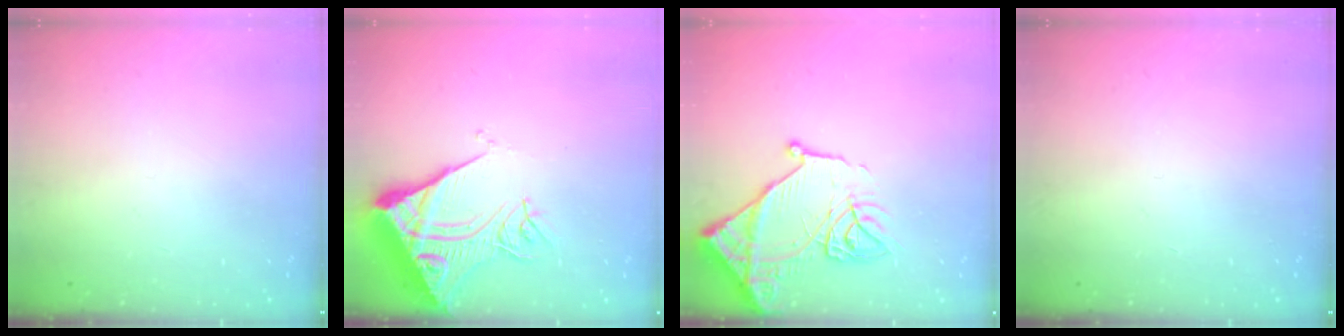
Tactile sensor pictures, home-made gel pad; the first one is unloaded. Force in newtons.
{"total": 13.1, "press": 13.0, "slide": 1.7}
{"total": 17.7, "press": 17.6, "slide": 1.7}
{"total": 0.0}